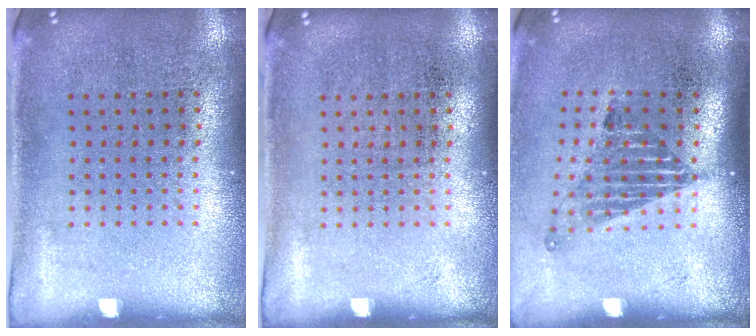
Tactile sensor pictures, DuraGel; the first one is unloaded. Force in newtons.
{"total": 0.0}
{"total": 1.6, "press": 1.1, "slide": 1.2}